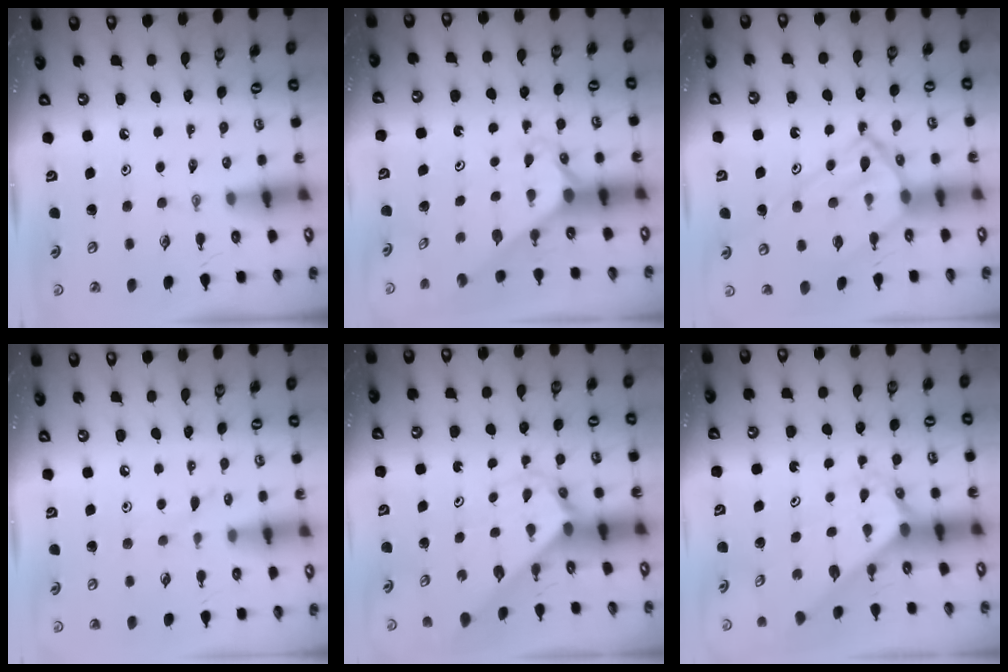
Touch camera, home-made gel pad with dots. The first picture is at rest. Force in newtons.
{"total": 2.2, "press": 2.2, "slide": 0.2}
{"total": 14.6, "press": 14.5, "slide": 1.3}
{"total": 5.8, "press": 5.8, "slide": 0.7}
{"total": 2.6, "press": 2.6, "slide": 0.2}
{"total": 3.0, "press": 2.9, "slide": 0.4}